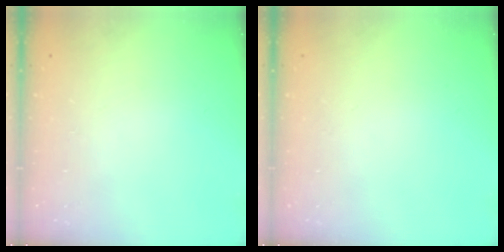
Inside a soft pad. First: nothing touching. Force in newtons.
{"total": 0.0}